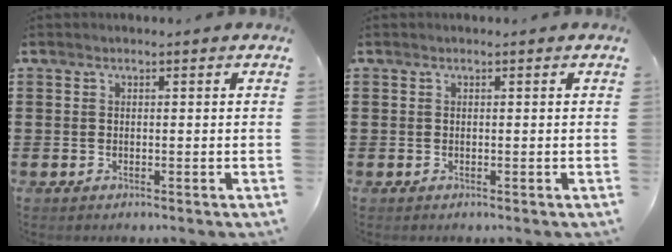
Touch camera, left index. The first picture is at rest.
{"total": 0.0}